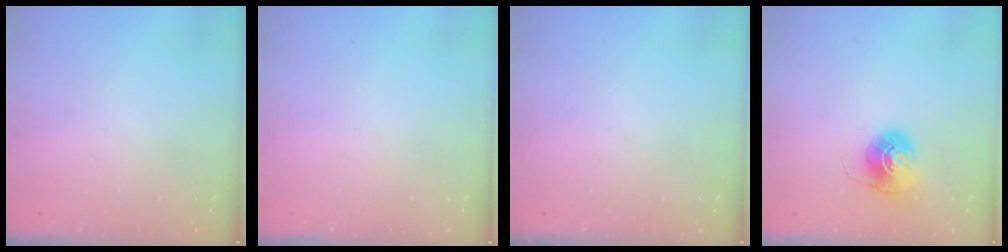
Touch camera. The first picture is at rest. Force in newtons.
{"total": 0.0}
{"total": 0.0}
{"total": 7.7, "press": 7.7, "slide": 0.2}